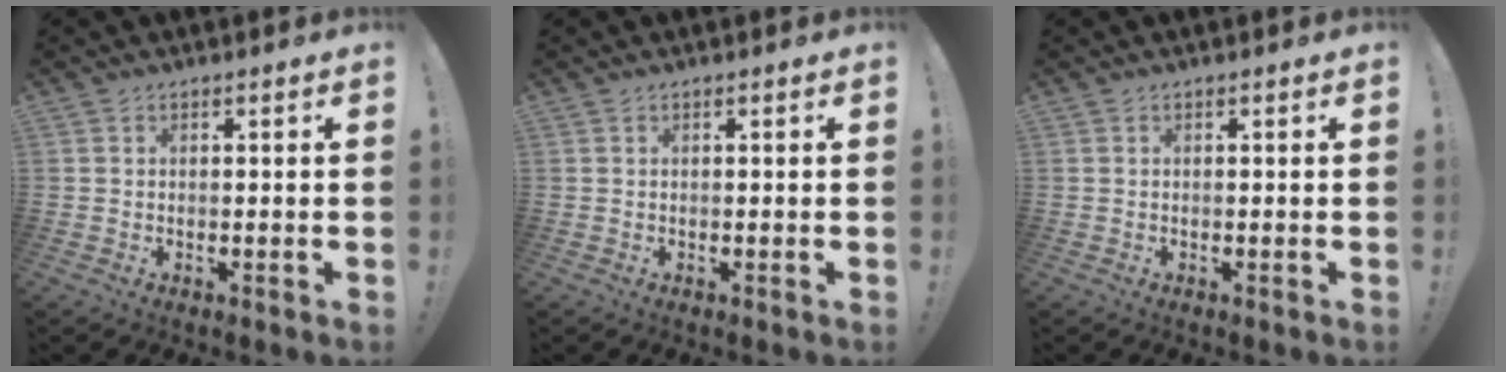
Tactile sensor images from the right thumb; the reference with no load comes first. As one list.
[{"total": 0.0}, {"total": 0.0}]